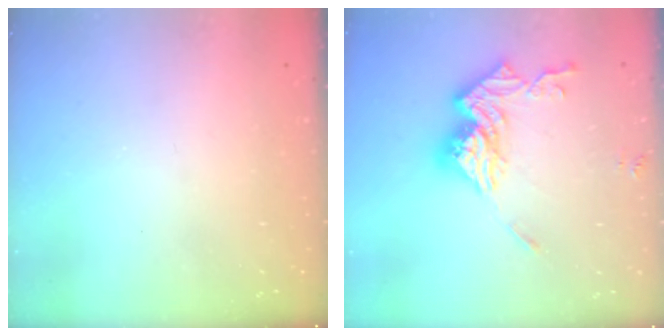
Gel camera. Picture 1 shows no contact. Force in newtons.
{"total": 15.8, "press": 15.7, "slide": 1.4}